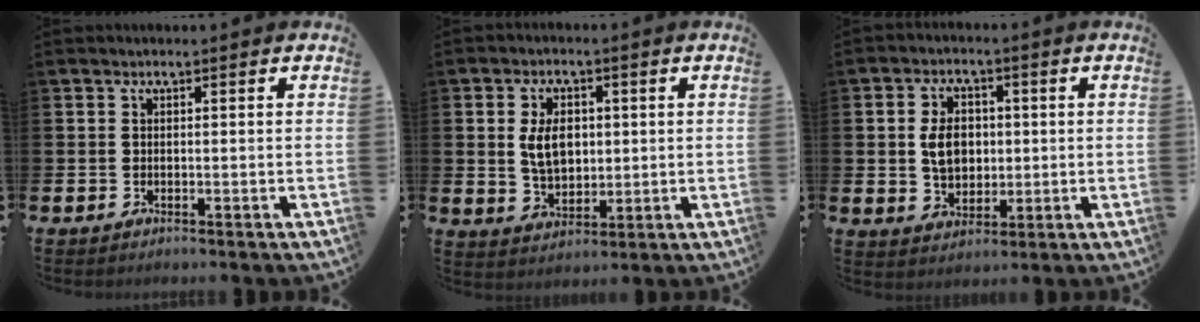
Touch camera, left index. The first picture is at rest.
{"total": 5.7, "force": [1.3, 3.7, 4.1], "torque": [-0.074, 0.007, 0.018]}
{"total": 5.7, "force": [0.7, 4.2, 3.8], "torque": [-0.076, 0.015, 0.008]}